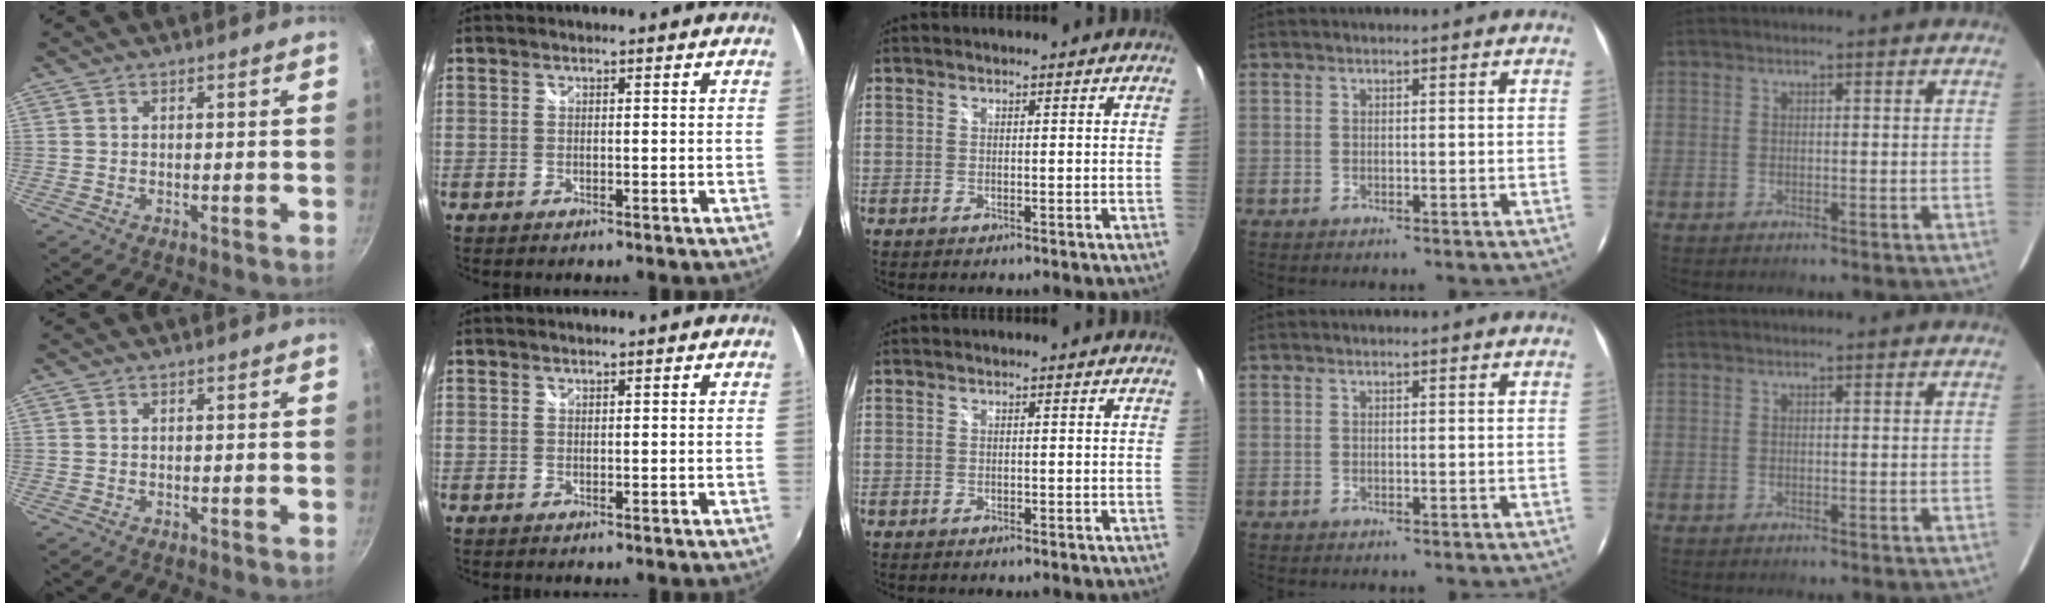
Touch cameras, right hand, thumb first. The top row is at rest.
{}